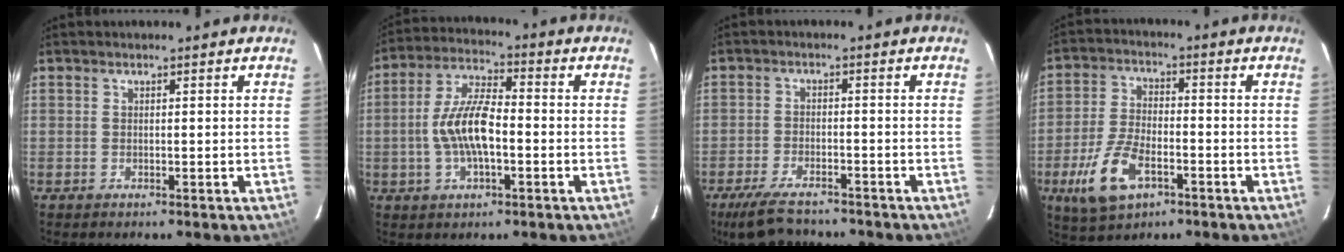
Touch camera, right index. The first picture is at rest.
{"total": 10.4, "force": [-2.0, 3.9, 9.4], "torque": [-0.194, 0.009, -0.037]}
{"total": 9.4, "force": [-7.8, 3.2, 4.3], "torque": [-0.109, -0.018, -0.130]}
{"total": 11.4, "force": [-5.1, 5.7, 8.4], "torque": [-0.191, -0.008, -0.092]}